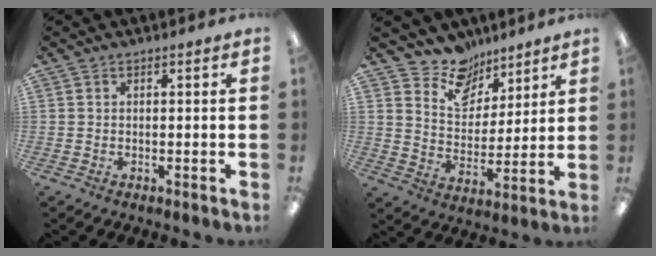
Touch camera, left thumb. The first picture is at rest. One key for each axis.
{"total": 10.9, "fx": 9.1, "fy": 5.7, "fz": 1.6, "tx": -0.037, "ty": -0.069, "tz": 0.174}